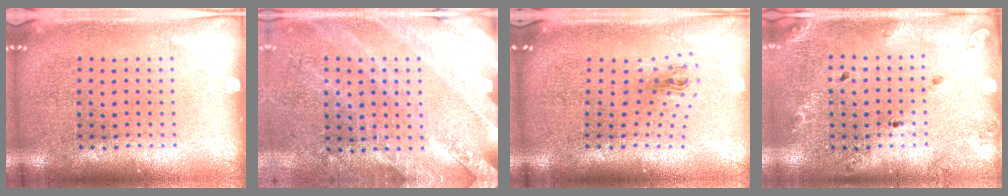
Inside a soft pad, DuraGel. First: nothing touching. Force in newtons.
{"total": 2.5, "press": 2.3, "slide": 0.8}
{"total": 0.9, "press": 0.4, "slide": 0.8}
{"total": 1.3, "press": 1.3, "slide": 0.3}